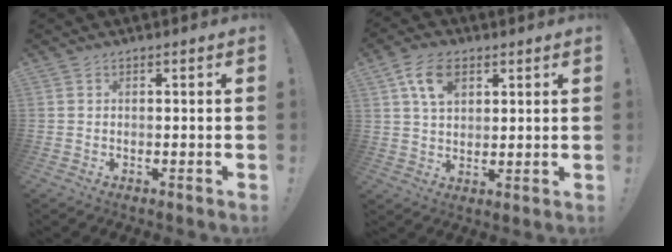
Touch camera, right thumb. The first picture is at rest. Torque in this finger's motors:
{"motor_torque": [0.80, 0.85, 0.11, 0.25, 0.07]}